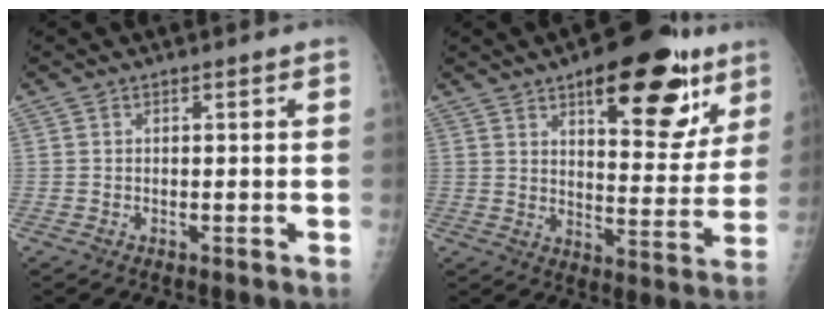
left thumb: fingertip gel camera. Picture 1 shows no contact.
{"total": 19.9, "force": [10.6, 8.3, 14.7], "torque": [-0.151, -0.046, 0.149]}